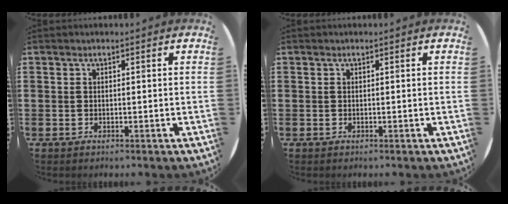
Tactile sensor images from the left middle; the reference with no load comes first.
{"total": 0.0}